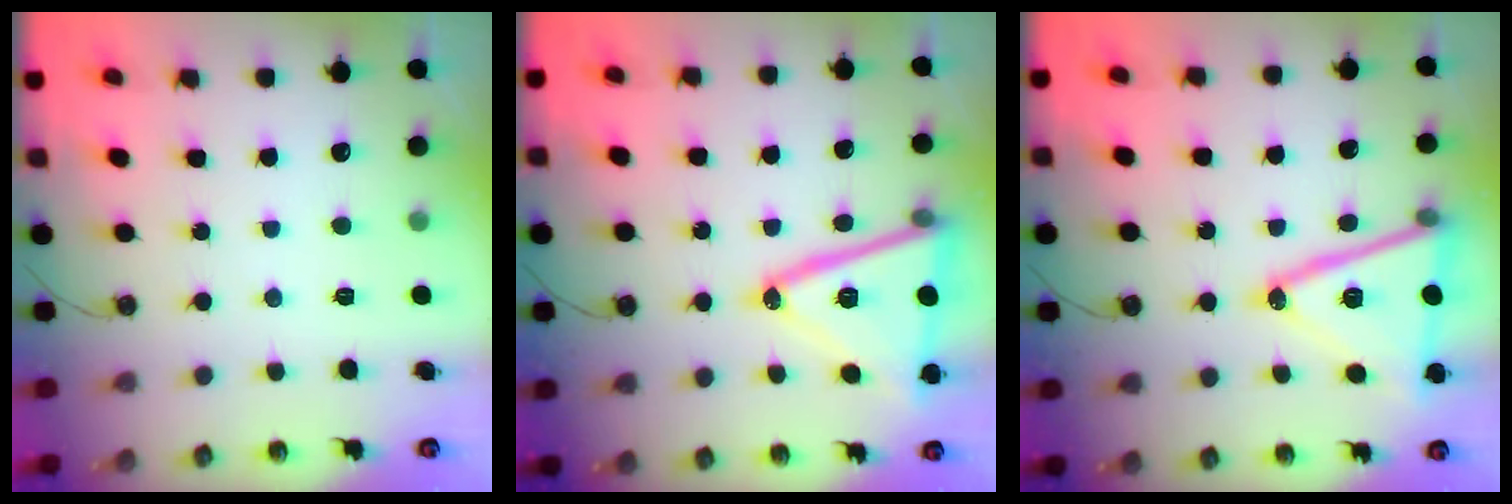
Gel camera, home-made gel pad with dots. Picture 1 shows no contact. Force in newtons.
{"total": 21.3, "press": 21.1, "slide": 3.3}
{"total": 19.2, "press": 18.8, "slide": 3.4}